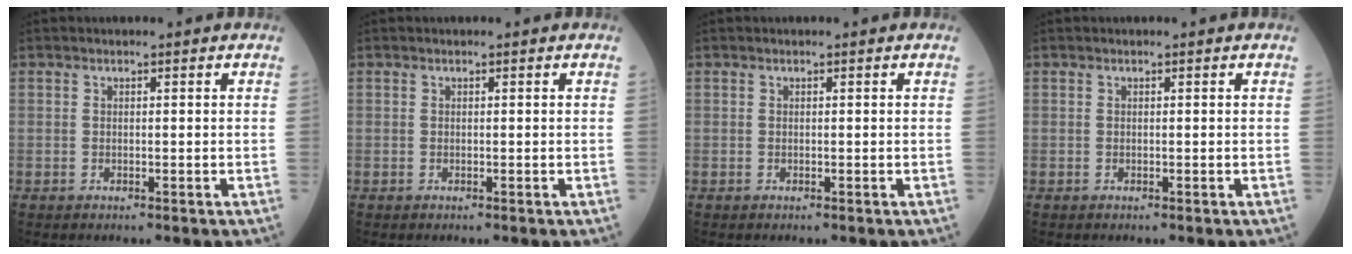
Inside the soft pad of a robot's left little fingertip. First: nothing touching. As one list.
[{"total": 0.0}, {"total": 0.0}, {"total": 0.0}]